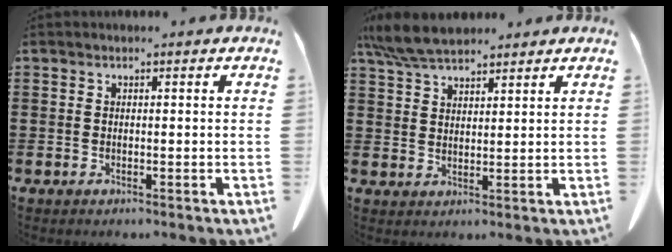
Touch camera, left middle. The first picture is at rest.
{"total": 6.4, "force": [5.5, 1.6, 2.9], "torque": [-0.072, -0.007, 0.105]}